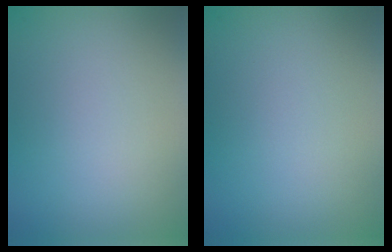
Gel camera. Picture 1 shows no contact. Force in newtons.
{"total": 0.0}